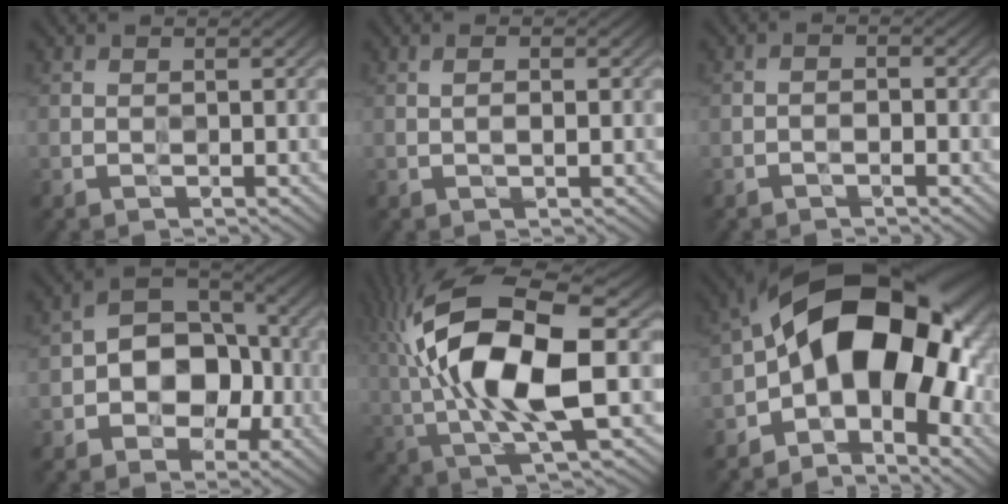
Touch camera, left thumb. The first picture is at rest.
{"total": 1.3, "force": [0.0, 0.3, 1.3], "torque": [-0.024, 0.001, -0.002]}
{"total": 1.3, "force": [-0.9, 0.3, 0.9], "torque": [-0.015, 0.003, -0.019]}
{"total": 9.0, "force": [-1.9, 6.4, 6.0], "torque": [-0.083, 0.005, -0.045]}
{"total": 16.7, "force": [1.2, 6.6, 15.3], "torque": [-0.319, 0.013, 0.020]}
{"total": 17.2, "force": [-1.2, 9.7, 14.1], "torque": [-0.206, 0.029, -0.043]}